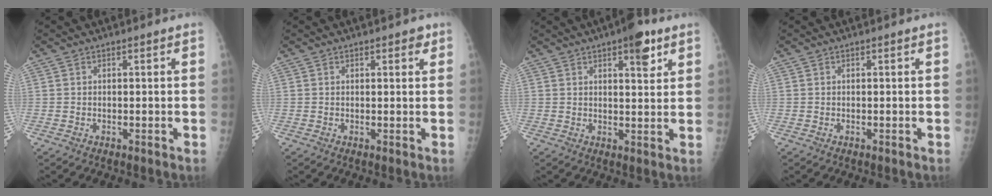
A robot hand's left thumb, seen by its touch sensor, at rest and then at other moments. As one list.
[{"total": 1.7, "force": [1.0, 0.8, 1.1], "torque": [-0.002, -0.003, 0.009]}, {"total": 6.6, "force": [3.8, 2.3, 4.9], "torque": [-0.051, -0.016, 0.047]}, {"total": 0.0}]